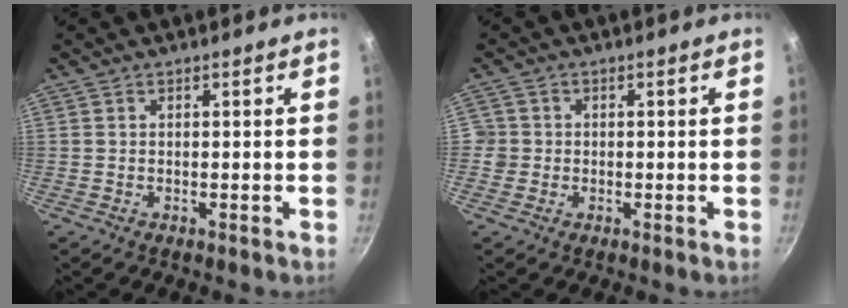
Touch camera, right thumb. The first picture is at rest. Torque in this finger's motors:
{"motor_torque": [0.20, 0.12, 0.44, 0.07, 0.03]}